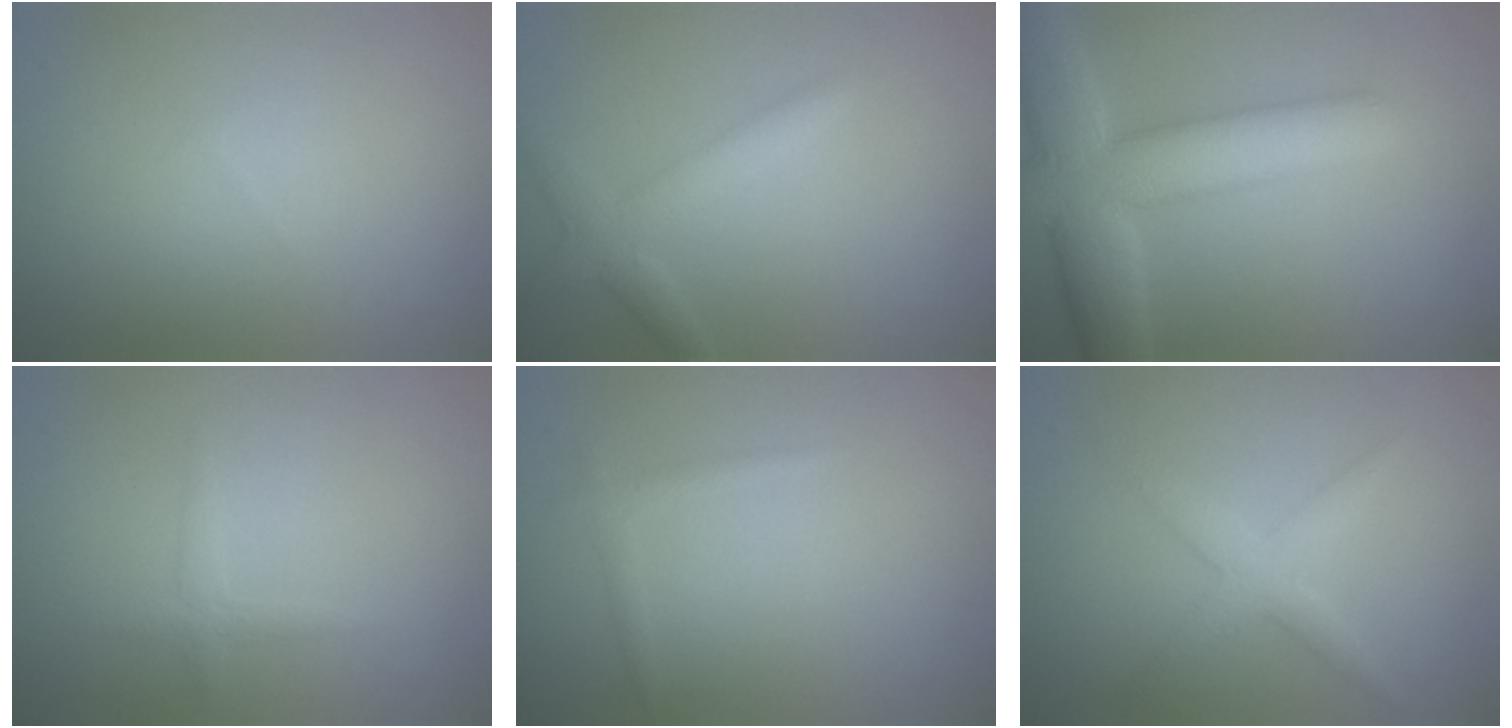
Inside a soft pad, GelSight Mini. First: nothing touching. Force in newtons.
{"total": 2.9, "press": 2.9, "slide": 0.1}
{"total": 9.4, "press": 9.4, "slide": 0.8}
{"total": 1.1, "press": 1.1, "slide": 0.1}
{"total": 0.9, "press": 0.9, "slide": 0.1}
{"total": 2.7, "press": 2.7, "slide": 0.1}